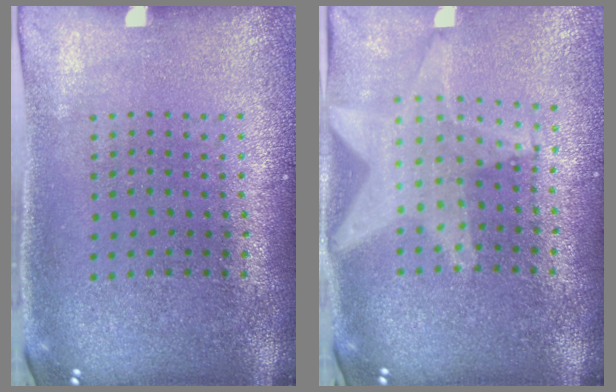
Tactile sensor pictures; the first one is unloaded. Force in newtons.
{"total": 1.5, "press": 1.4, "slide": 0.4}